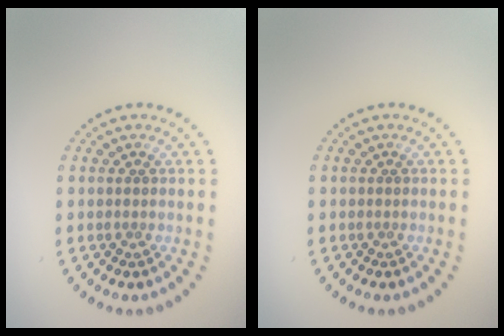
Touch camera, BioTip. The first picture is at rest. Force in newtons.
{"total": 0.0}